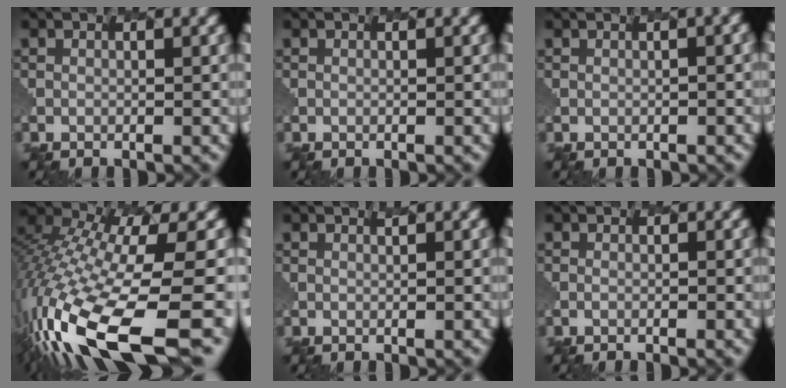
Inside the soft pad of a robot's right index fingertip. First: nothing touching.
{"total": 0.0}
{"total": 4.9, "force": [0.6, 2.3, 4.2], "torque": [-0.026, 0.029, 0.002]}
{"total": 15.2, "force": [-6.6, 5.1, 12.7], "torque": [-0.310, -0.025, -0.099]}
{"total": 0.6, "force": [0.5, 0.0, 0.2], "torque": [-0.005, 0.004, 0.005]}
{"total": 0.5, "force": [-0.1, 0.2, 0.5], "torque": [-0.001, 0.001, -0.009]}